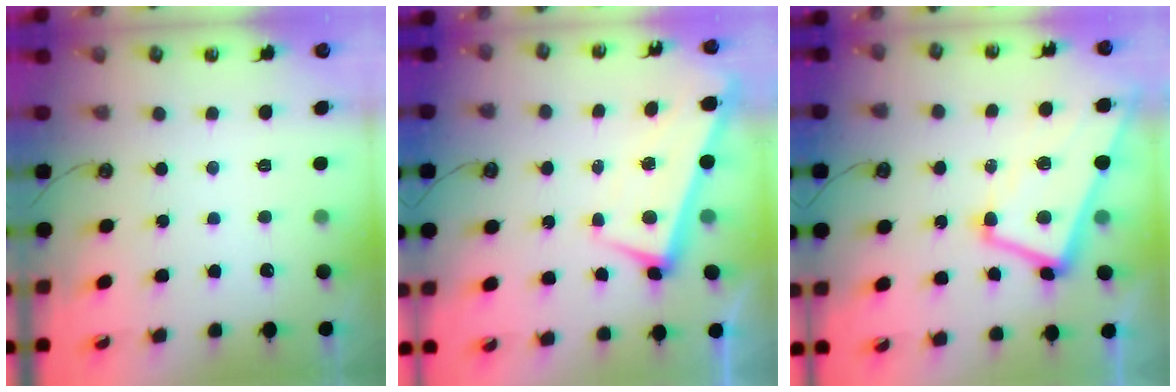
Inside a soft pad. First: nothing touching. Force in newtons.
{"total": 1.6, "press": 0.6, "slide": 1.4}
{"total": 4.6, "press": 4.4, "slide": 1.2}